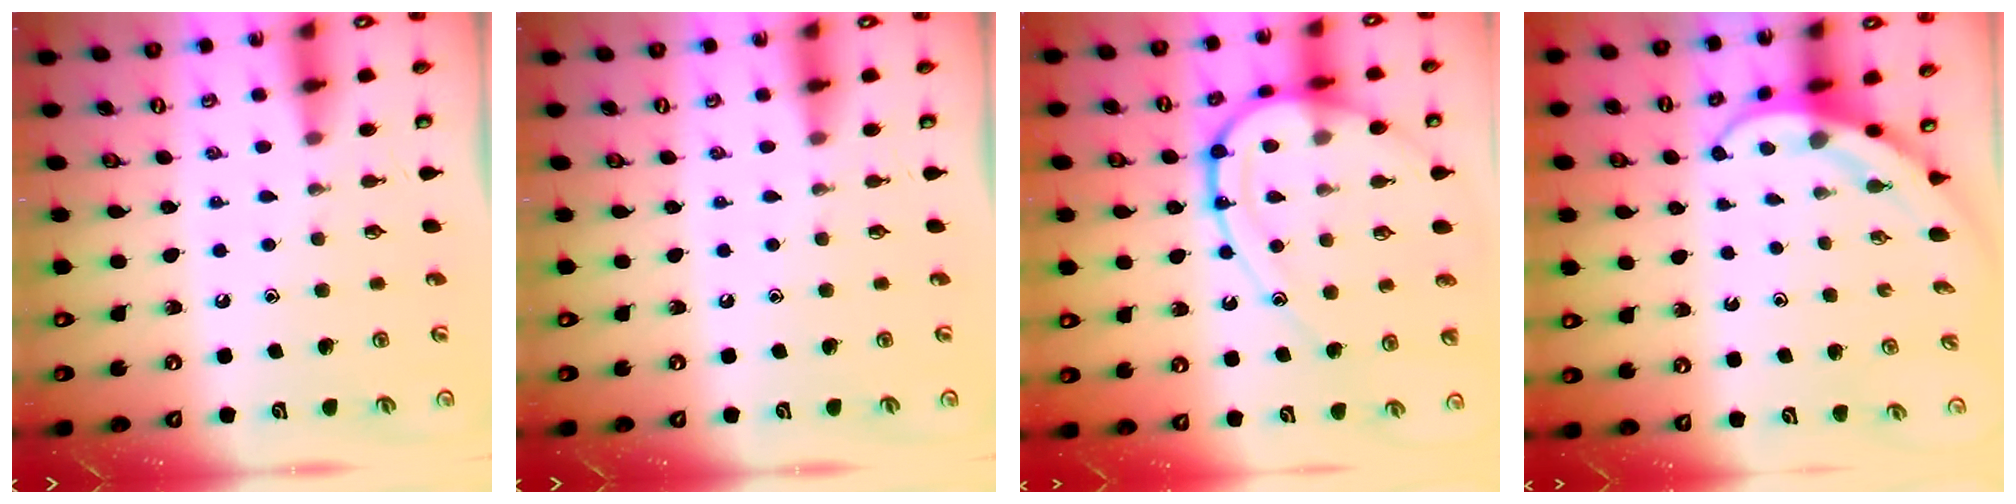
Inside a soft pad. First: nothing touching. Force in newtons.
{"total": 0.0}
{"total": 17.2, "press": 17.1, "slide": 1.7}
{"total": 4.0, "press": 4.0, "slide": 0.4}